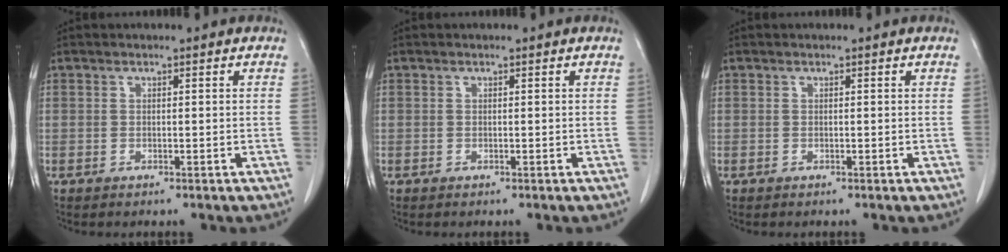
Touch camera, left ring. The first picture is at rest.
{"total": 0.0}
{"total": 0.0}